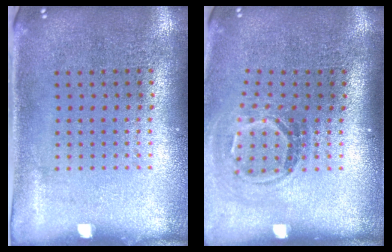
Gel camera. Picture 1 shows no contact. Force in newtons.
{"total": 1.7, "press": 1.2, "slide": 1.3}